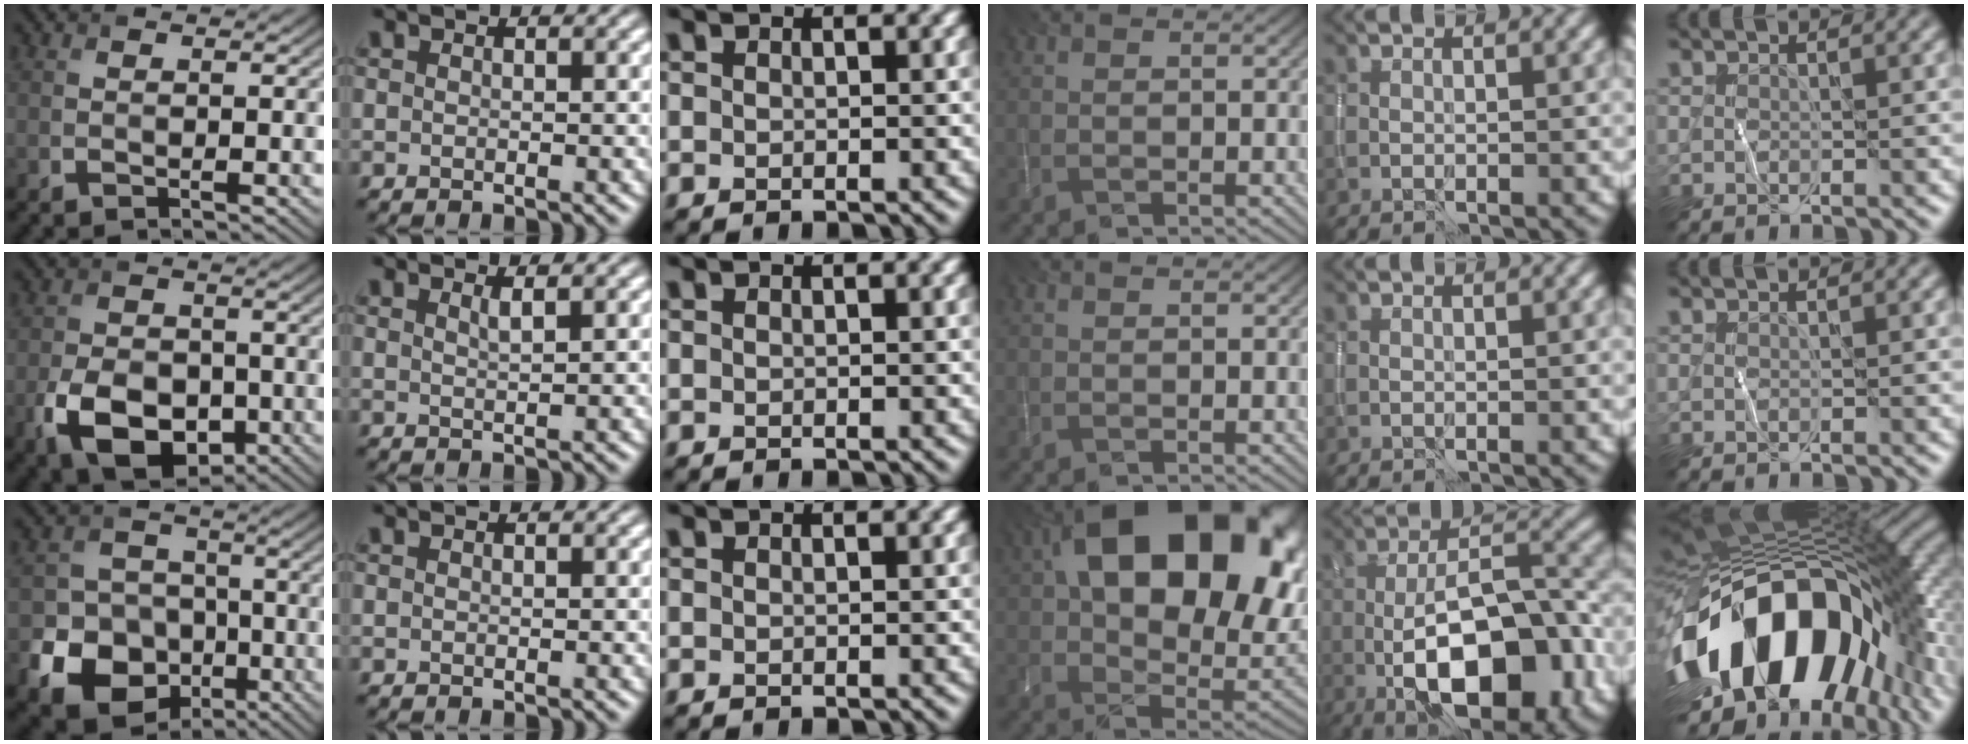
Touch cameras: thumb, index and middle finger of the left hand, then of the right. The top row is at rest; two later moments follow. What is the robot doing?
{"motion": "wipe", "object": "whiteboard"}